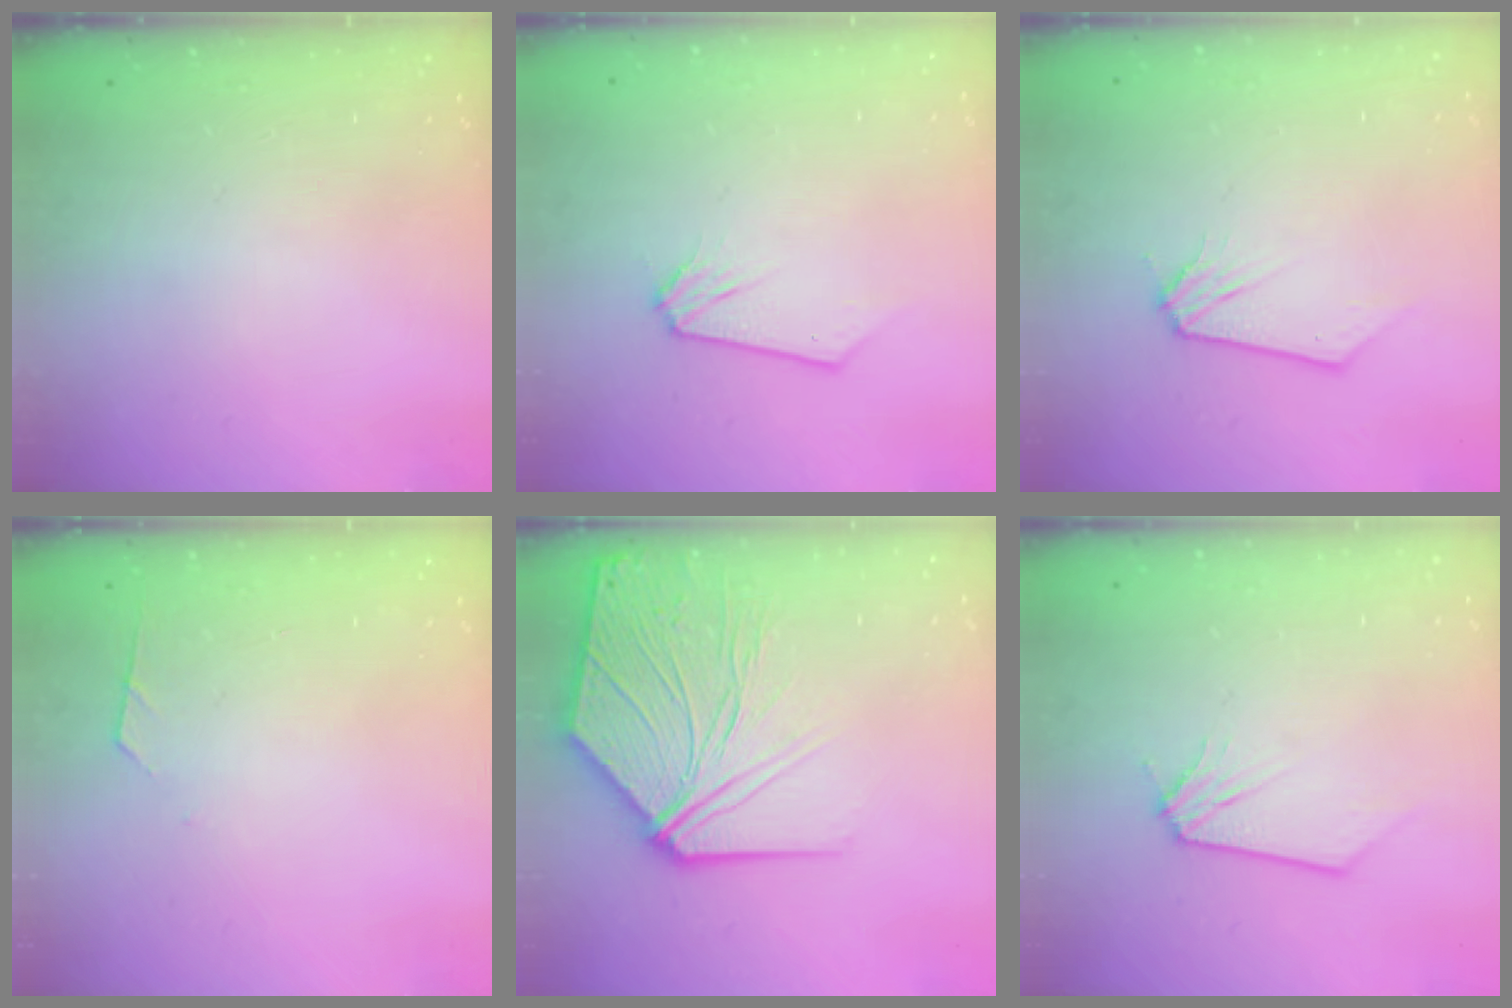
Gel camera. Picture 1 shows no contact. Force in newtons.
{"total": 0.0}
{"total": 0.0}
{"total": 3.6, "press": 3.5, "slide": 0.5}
{"total": 16.6, "press": 16.4, "slide": 2.8}
{"total": 0.0}